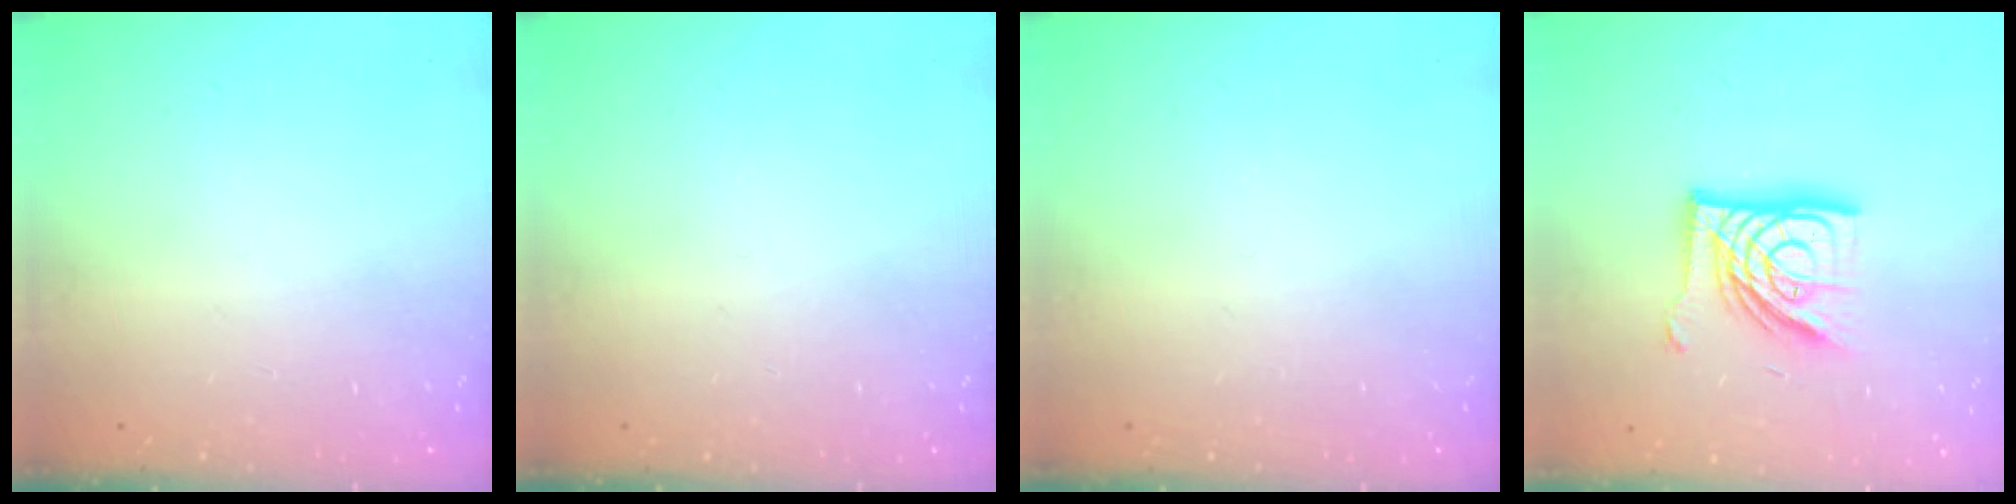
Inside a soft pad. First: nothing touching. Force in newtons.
{"total": 0.0}
{"total": 0.0}
{"total": 17.3, "press": 17.3, "slide": 1.7}